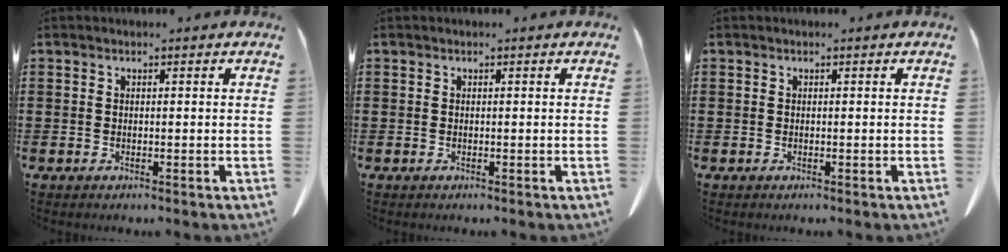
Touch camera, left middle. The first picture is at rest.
{"total": 0.0}
{"total": 0.0}